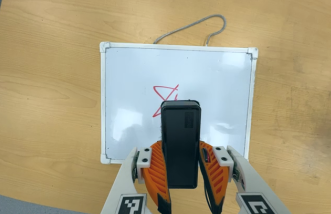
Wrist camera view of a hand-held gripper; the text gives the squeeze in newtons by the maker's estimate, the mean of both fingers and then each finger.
{"total": 7.9, "left": 6.1, "right": 9.7}